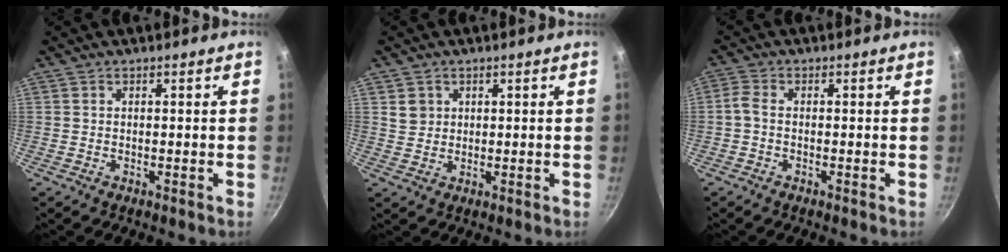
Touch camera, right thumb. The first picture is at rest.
{"total": 3.1, "force": [1.1, 2.7, 0.9], "torque": [0.000, 0.006, 0.022]}
{"total": 2.5, "force": [-0.7, 1.4, 1.9], "torque": [-0.051, 0.009, -0.024]}